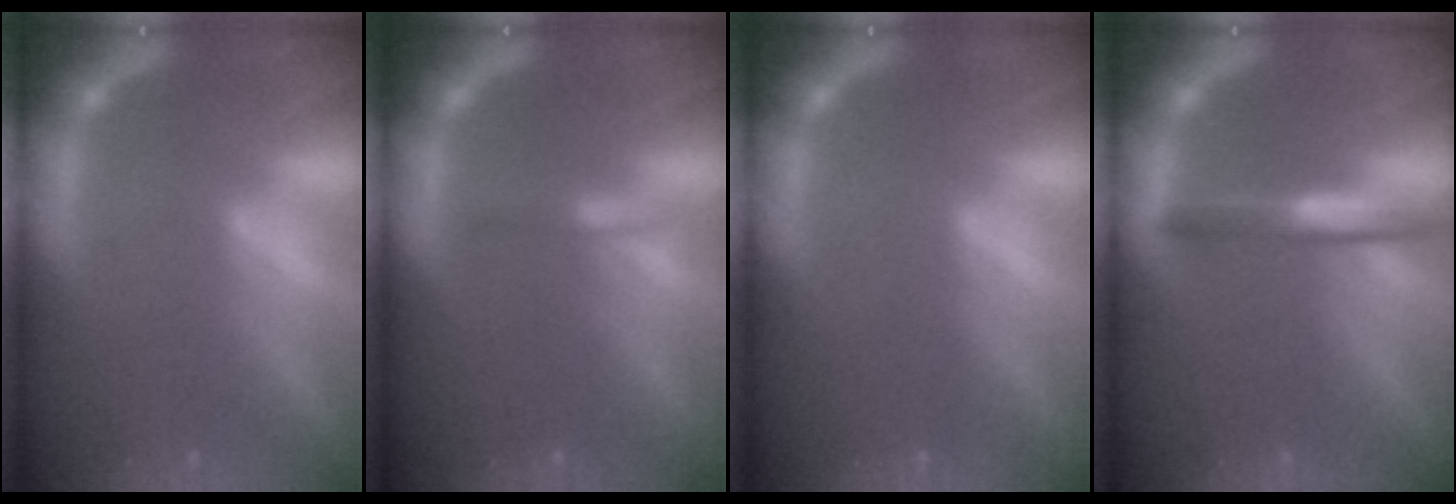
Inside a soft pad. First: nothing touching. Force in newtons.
{"total": 0.9}
{"total": 0.0}
{"total": 3.0}